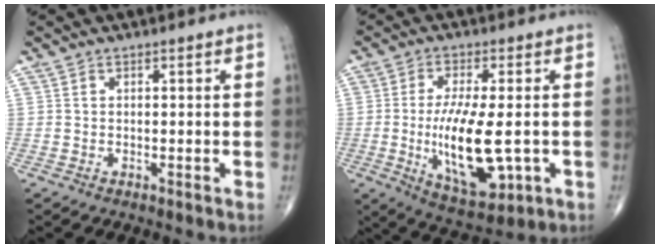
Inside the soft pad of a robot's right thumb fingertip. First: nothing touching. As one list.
[{"total": 15.0, "force": [-2.0, 5.5, 13.8], "torque": [-0.239, -0.016, -0.023]}]